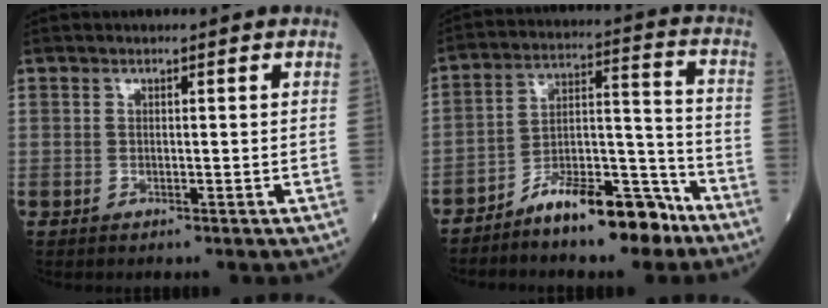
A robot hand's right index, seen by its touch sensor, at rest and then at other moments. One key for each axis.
{"total": 11.6, "fx": -8.7, "fy": 3.3, "fz": 6.9, "tx": -0.105, "ty": 0.031, "tz": -0.151}